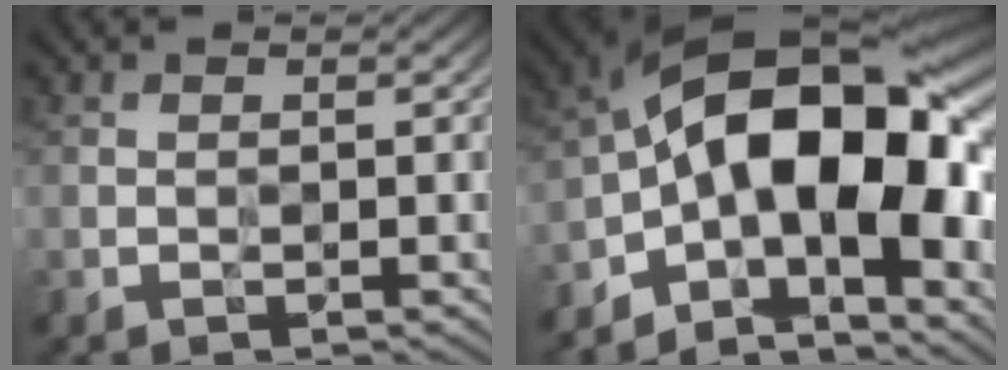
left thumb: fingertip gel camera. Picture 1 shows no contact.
{"total": 17.7, "force": [-4.3, 8.2, 15.1], "torque": [-0.232, 0.008, -0.079]}